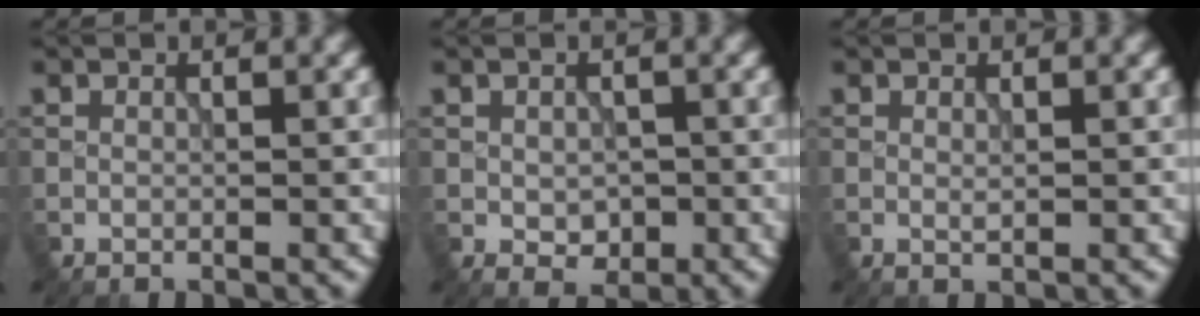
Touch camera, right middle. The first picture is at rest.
{"total": 2.3, "force": [-0.6, 1.6, 1.6], "torque": [-0.023, -0.006, -0.006]}
{"total": 0.6, "force": [0.1, 0.2, 0.6], "torque": [-0.011, -0.002, 0.002]}